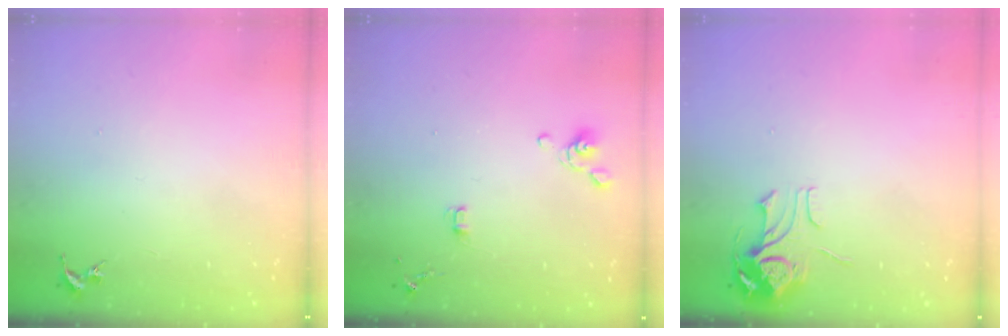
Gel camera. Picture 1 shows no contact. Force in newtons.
{"total": 4.7, "press": 4.2, "slide": 2.2}
{"total": 8.3, "press": 8.3, "slide": 0.8}